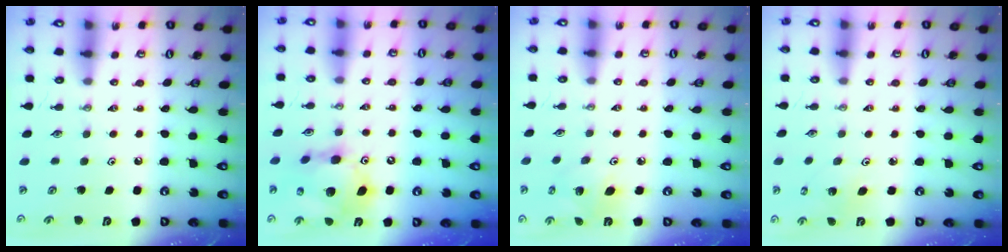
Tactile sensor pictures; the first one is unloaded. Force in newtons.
{"total": 15.2, "press": 15.1, "slide": 1.8}
{"total": 6.8, "press": 6.8, "slide": 0.2}
{"total": 2.2, "press": 2.2, "slide": 0.2}